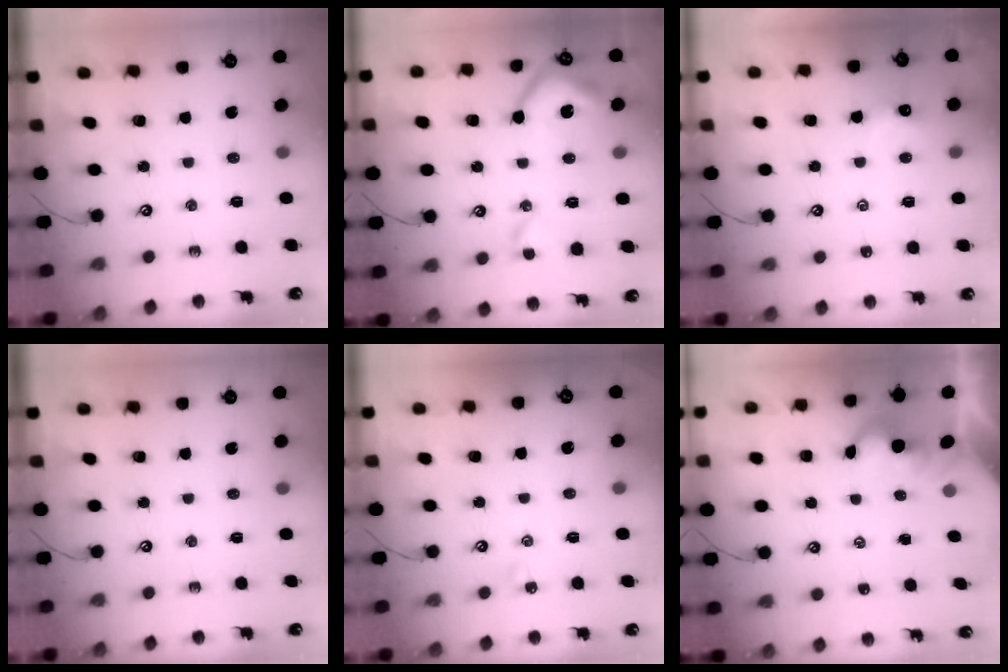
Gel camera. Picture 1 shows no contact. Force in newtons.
{"total": 10.3, "press": 10.2, "slide": 1.7}
{"total": 1.6, "press": 1.6, "slide": 0.4}
{"total": 0.0}
{"total": 2.6, "press": 2.6, "slide": 0.5}
{"total": 2.0, "press": 2.0, "slide": 0.4}